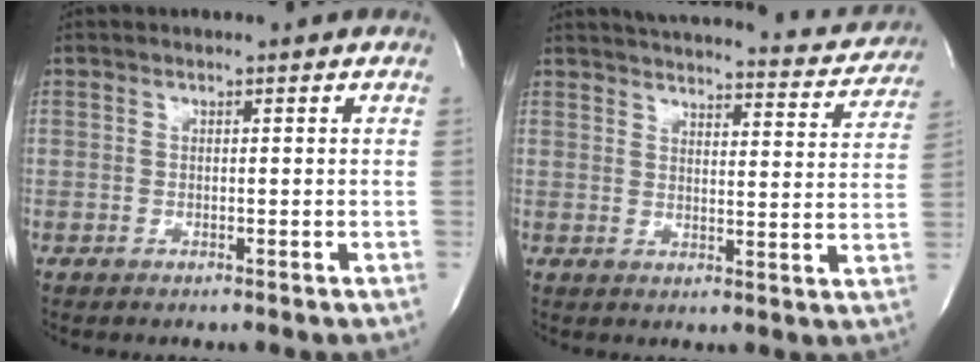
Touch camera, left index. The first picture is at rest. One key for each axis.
{"total": 22.2, "fx": 20.8, "fy": 4.1, "fz": 6.5, "tx": -0.093, "ty": -0.039, "tz": 0.245}